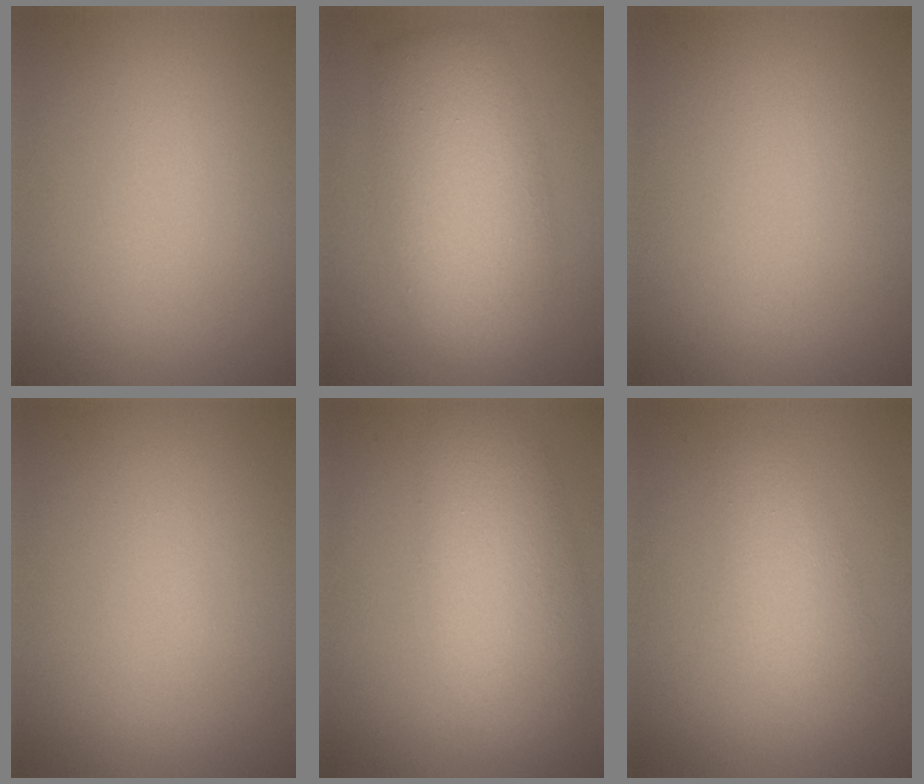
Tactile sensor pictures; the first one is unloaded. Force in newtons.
{"total": 8.0, "press": 8.0, "slide": 0.3}
{"total": 0.0}
{"total": 0.0}
{"total": 6.3, "press": 6.3, "slide": 0.5}
{"total": 2.8, "press": 2.8, "slide": 0.0}